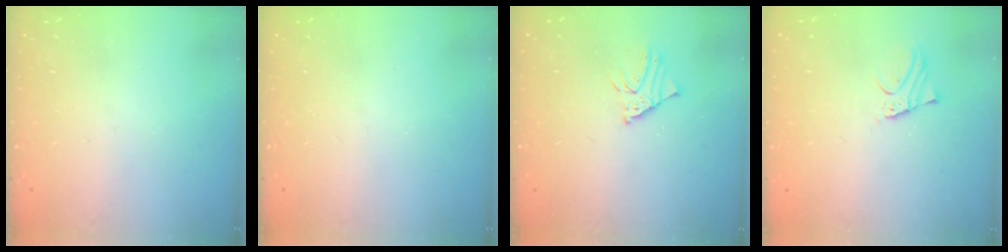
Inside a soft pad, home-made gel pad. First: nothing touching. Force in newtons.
{"total": 0.0}
{"total": 3.3, "press": 3.2, "slide": 0.3}
{"total": 2.4, "press": 2.4, "slide": 0.0}